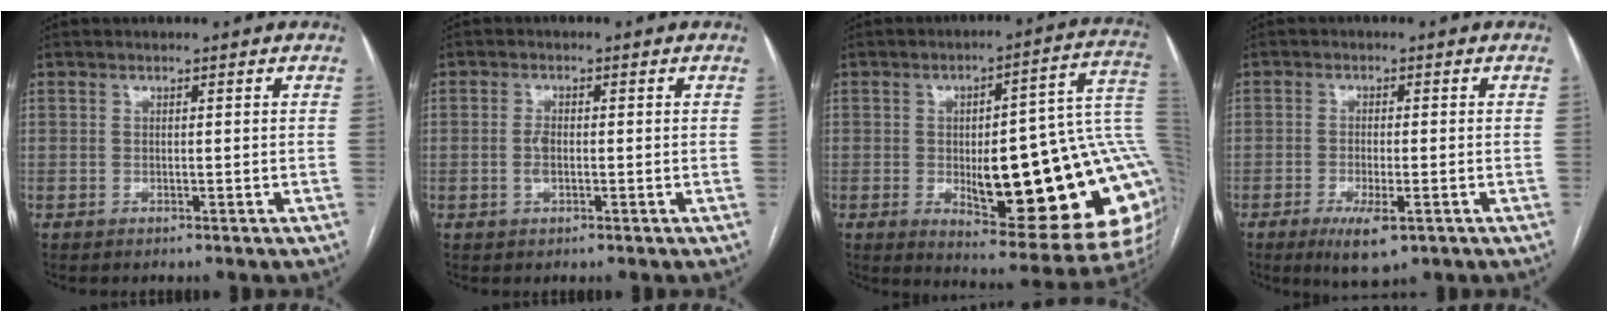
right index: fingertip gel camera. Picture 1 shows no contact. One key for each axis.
{"total": 2.0, "fx": -0.3, "fy": 0.9, "fz": 1.7, "tx": -0.039, "ty": 0.003, "tz": -0.003}
{"total": 27.2, "fx": -1.9, "fy": 6.5, "fz": 26.3, "tx": -0.256, "ty": 0.021, "tz": -0.011}
{"total": 5.9, "fx": -3.0, "fy": 1.5, "fz": 4.8, "tx": -0.088, "ty": -0.012, "tz": -0.043}